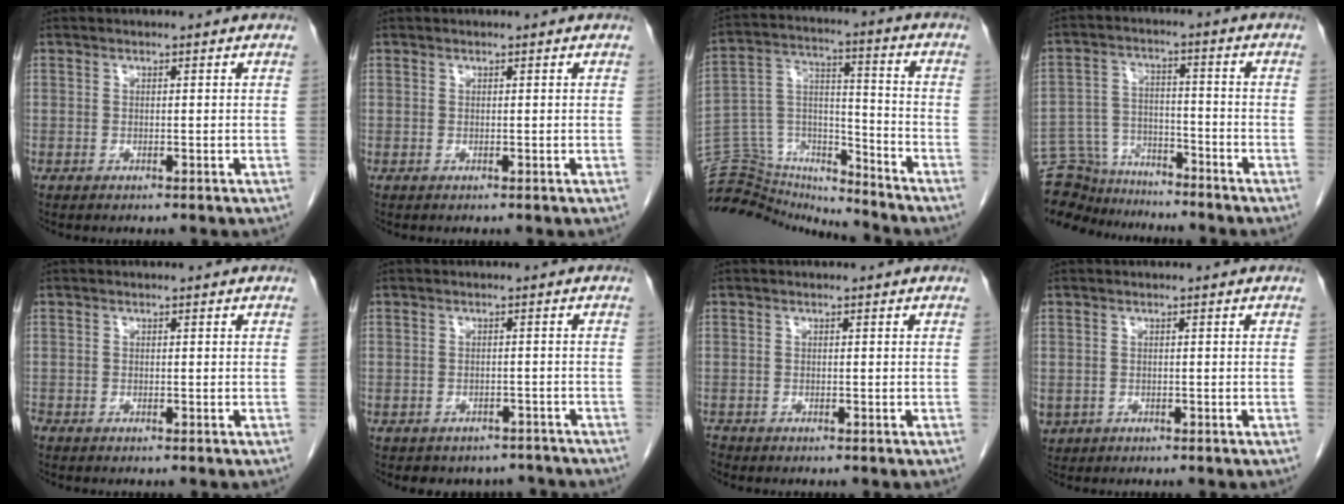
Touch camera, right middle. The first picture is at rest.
{"total": 0.0}
{"total": 17.2, "force": [-16.9, 2.9, 1.6], "torque": [-0.037, 0.064, -0.279]}
{"total": 13.8, "force": [-12.9, 4.0, 2.5], "torque": [-0.055, 0.030, -0.210]}
{"total": 0.9, "force": [-0.8, 0.4, 0.2], "torque": [-0.010, -0.001, -0.018]}
{"total": 6.9, "force": [-6.0, 3.3, 0.5], "torque": [-0.001, 0.013, -0.063]}
{"total": 1.1, "force": [-1.0, 0.4, 0.0], "torque": [-0.005, -0.002, -0.019]}
{"total": 2.6, "force": [-1.3, 2.2, 0.5], "torque": [-0.011, 0.001, -0.018]}